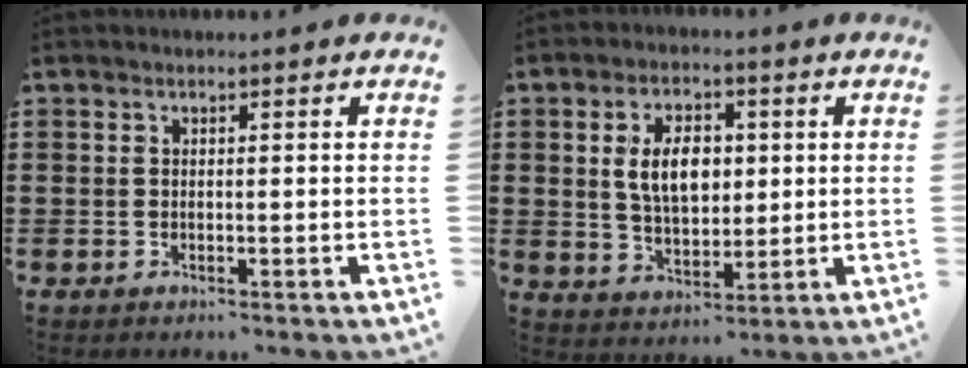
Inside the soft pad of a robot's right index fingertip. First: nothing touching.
{"total": 7.5, "force": [1.2, 4.6, 5.8], "torque": [-0.114, 0.006, 0.015]}